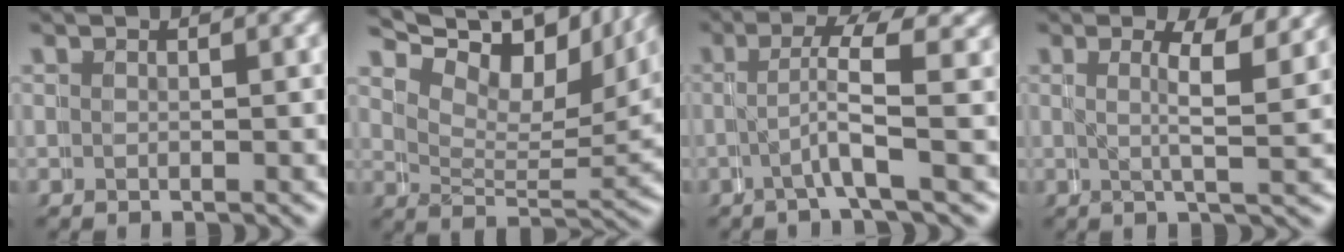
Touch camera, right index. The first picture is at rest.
{"total": 12.0, "force": [9.0, 4.9, 6.3], "torque": [-0.095, 0.031, 0.122]}
{"total": 3.2, "force": [0.5, 0.8, 3.0], "torque": [-0.063, -0.005, 0.000]}
{"total": 3.7, "force": [2.4, 0.3, 2.8], "torque": [-0.051, -0.006, 0.031]}